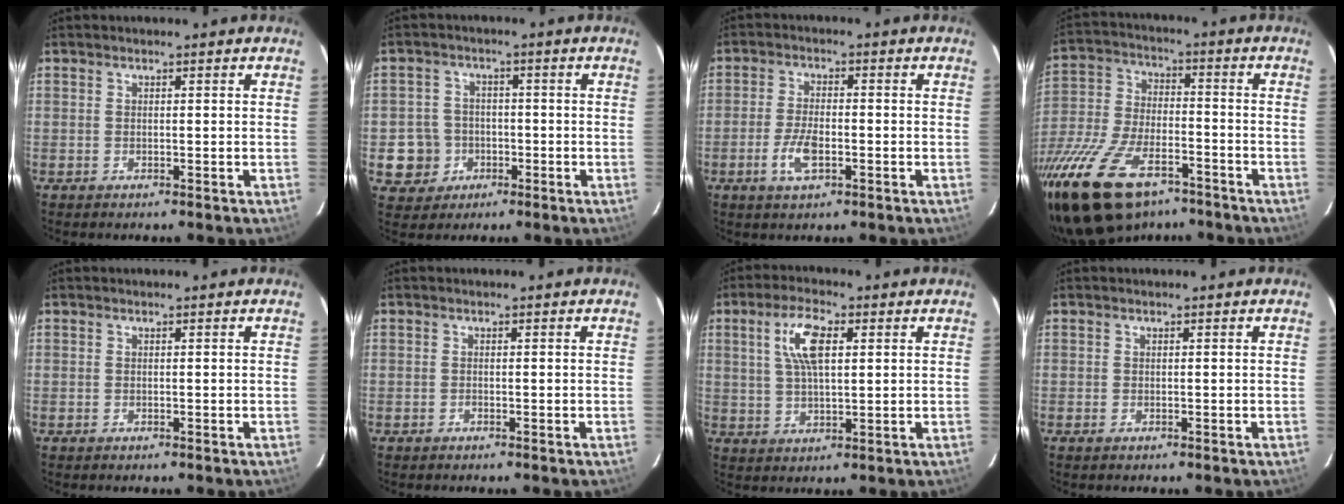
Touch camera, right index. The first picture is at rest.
{"total": 7.0, "force": [-1.8, 6.7, 0.8], "torque": [-0.028, 0.022, -0.023]}
{"total": 5.8, "force": [-2.3, 2.4, 4.7], "torque": [-0.103, -0.001, -0.042]}
{"total": 26.1, "force": [-17.2, 12.5, 15.2], "torque": [-0.339, -0.037, -0.291]}
{"total": 0.0}
{"total": 0.0}
{"total": 8.0, "force": [2.6, 3.1, 6.9], "torque": [-0.133, 0.010, 0.051]}
{"total": 0.0}